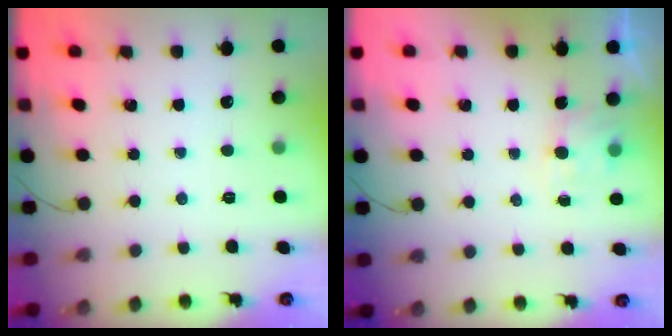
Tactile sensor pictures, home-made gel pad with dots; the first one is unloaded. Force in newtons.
{"total": 2.2, "press": 2.0, "slide": 0.9}